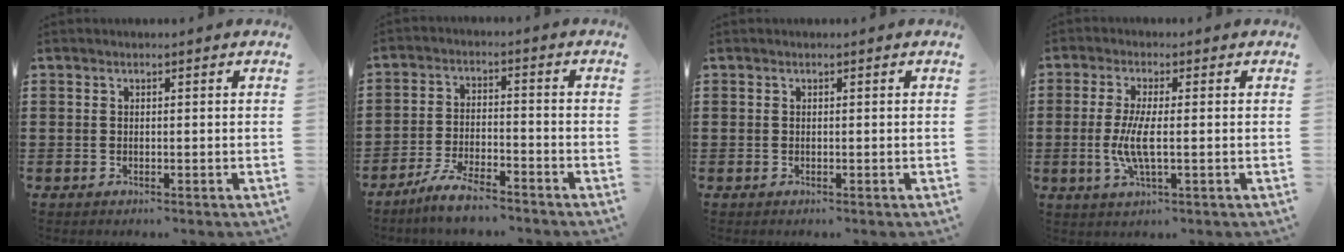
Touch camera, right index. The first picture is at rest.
{"total": 5.6, "force": [-5.1, 0.5, 2.4], "torque": [-0.059, -0.001, -0.101]}
{"total": 0.0}
{"total": 5.7, "force": [-0.8, 1.2, 5.6], "torque": [-0.126, -0.011, -0.023]}